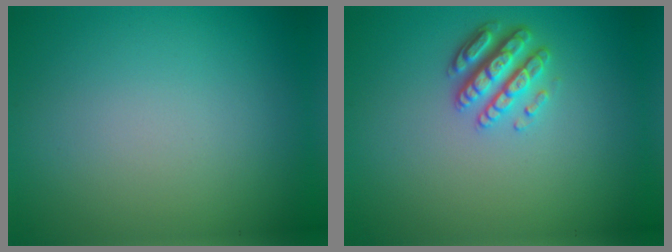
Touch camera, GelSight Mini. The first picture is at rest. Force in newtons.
{"total": 3.3, "press": 3.0, "slide": 1.4}